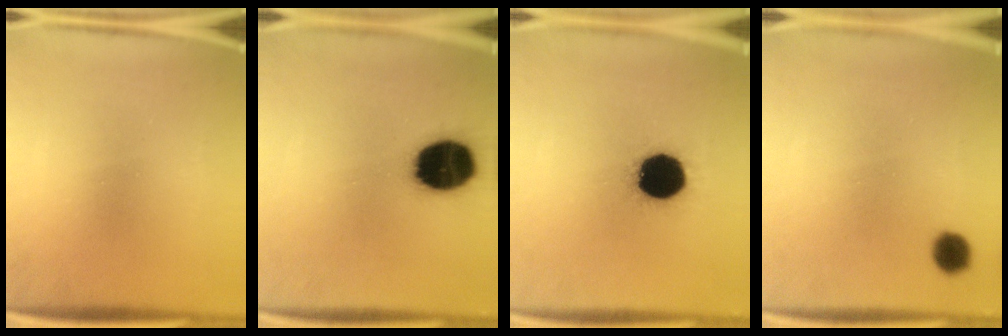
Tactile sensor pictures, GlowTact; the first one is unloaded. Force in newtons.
{"total": 19.8}
{"total": 19.9}
{"total": 4.2}